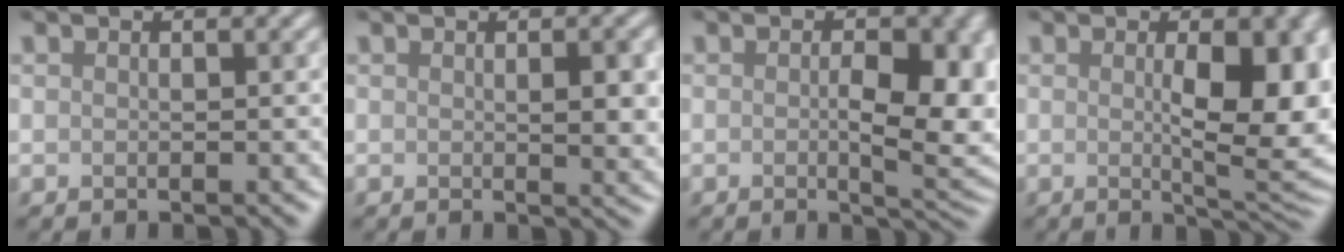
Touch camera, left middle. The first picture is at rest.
{"total": 3.1, "force": [0.3, 0.8, 3.0], "torque": [-0.040, -0.003, 0.006]}
{"total": 6.8, "force": [-0.4, 2.8, 6.2], "torque": [-0.081, -0.011, 0.000]}
{"total": 8.2, "force": [0.4, 2.4, 7.8], "torque": [-0.107, -0.008, 0.013]}